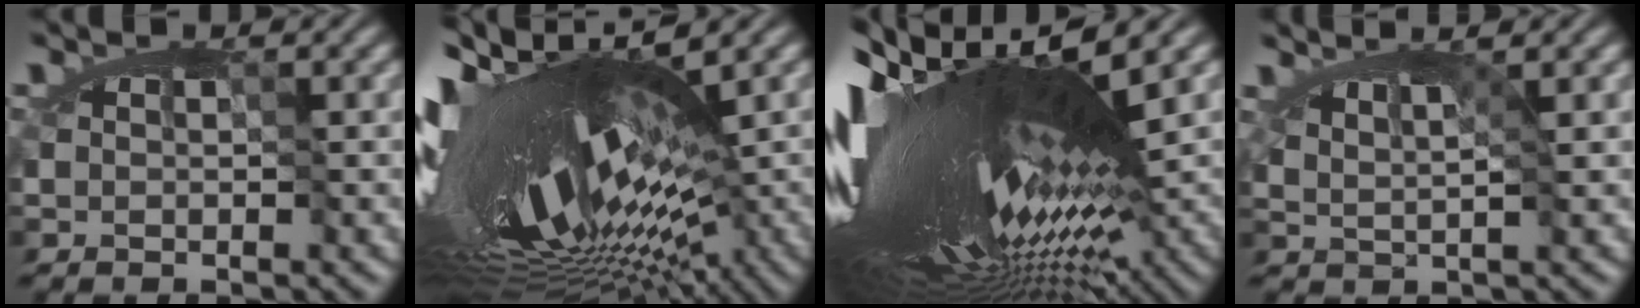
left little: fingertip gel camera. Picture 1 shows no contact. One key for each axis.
{"total": 17.2, "fx": -1.9, "fy": 5.9, "fz": 16.1, "tx": -0.284, "ty": -0.010, "tz": -0.033}
{"total": 18.2, "fx": 0.0, "fy": 5.1, "fz": 17.5, "tx": -0.318, "ty": -0.025, "tz": 0.008}
{"total": 1.5, "fx": 0.9, "fy": 0.0, "fz": 1.2, "tx": -0.022, "ty": -0.002, "tz": 0.014}